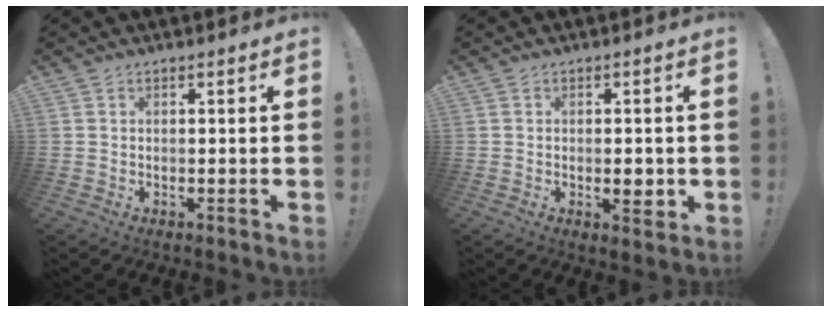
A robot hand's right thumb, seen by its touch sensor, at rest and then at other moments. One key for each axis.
{"total": 4.3, "fx": -0.2, "fy": 2.3, "fz": 3.7, "tx": -0.039, "ty": 0.000, "tz": -0.005}